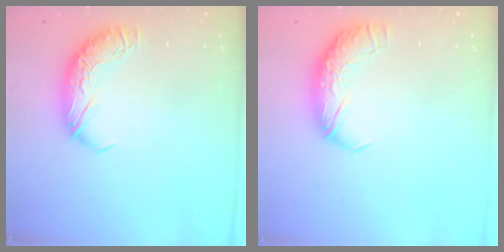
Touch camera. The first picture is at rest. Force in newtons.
{"total": 2.3, "press": 0.9, "slide": 2.1}